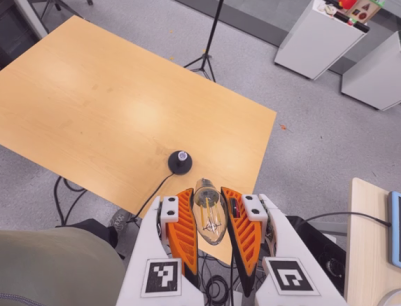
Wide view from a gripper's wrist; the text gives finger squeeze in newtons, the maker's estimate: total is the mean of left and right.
{"total": 25.4, "left": 28.5, "right": 22.3}